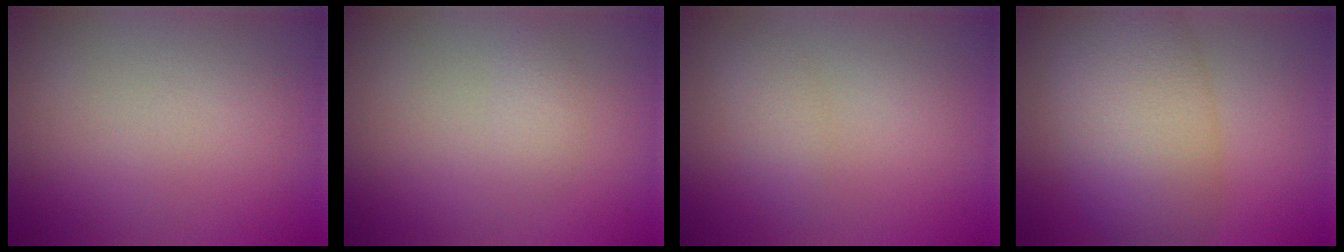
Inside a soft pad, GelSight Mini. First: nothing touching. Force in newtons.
{"total": 1.1, "press": 1.1, "slide": 0.0}
{"total": 1.3, "press": 1.3, "slide": 0.0}
{"total": 8.7, "press": 8.7, "slide": 0.5}